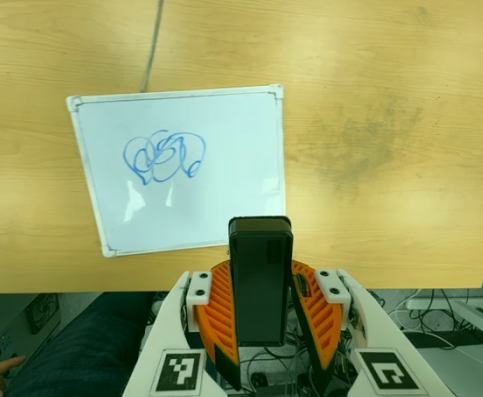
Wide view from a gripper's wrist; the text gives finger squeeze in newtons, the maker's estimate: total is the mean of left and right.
{"total": 5.9, "left": 5.2, "right": 6.7}